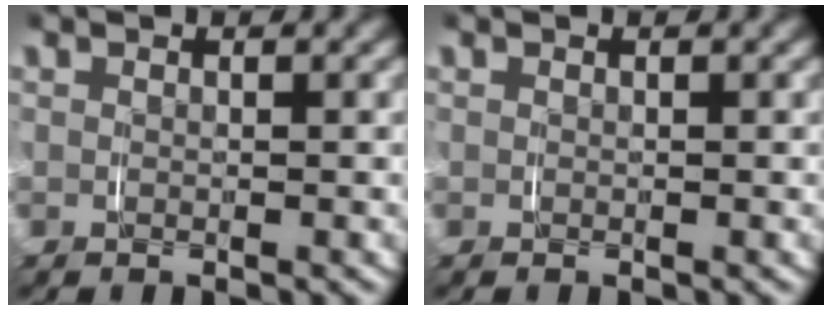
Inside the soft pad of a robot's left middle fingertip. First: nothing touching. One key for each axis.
{"total": 0.0}